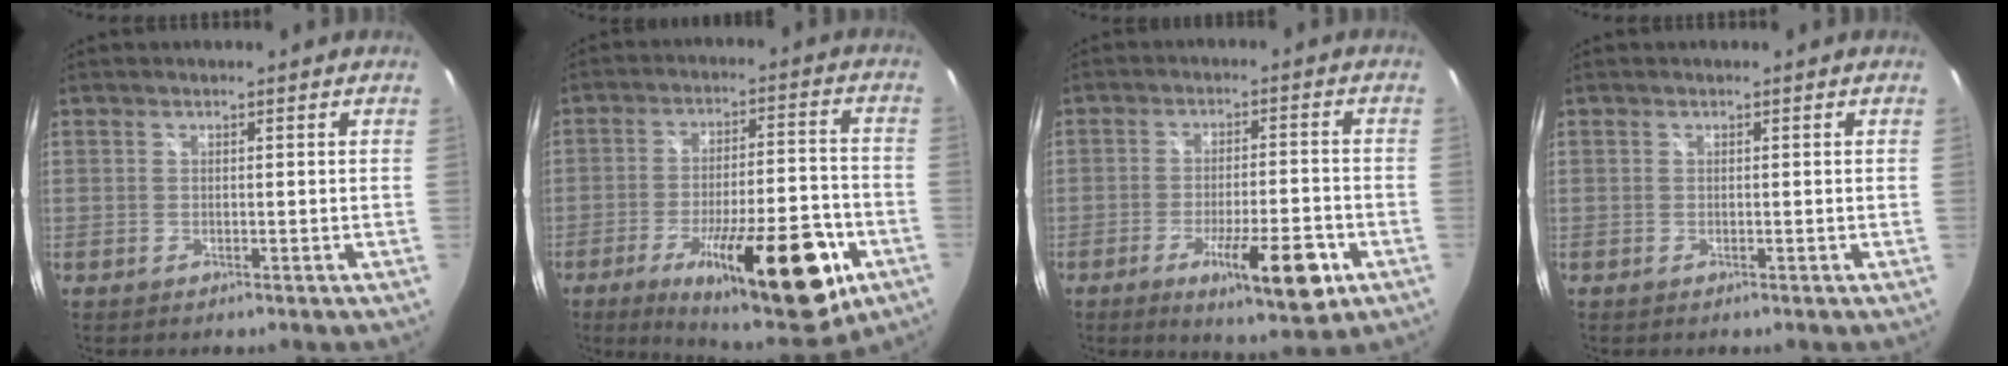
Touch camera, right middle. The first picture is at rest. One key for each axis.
{"total": 22.3, "fx": -10.9, "fy": 6.9, "fz": 18.2, "tx": -0.279, "ty": -0.028, "tz": -0.148}
{"total": 11.6, "fx": -5.7, "fy": 2.4, "fz": 9.8, "tx": -0.167, "ty": -0.021, "tz": -0.081}
{"total": 0.0}